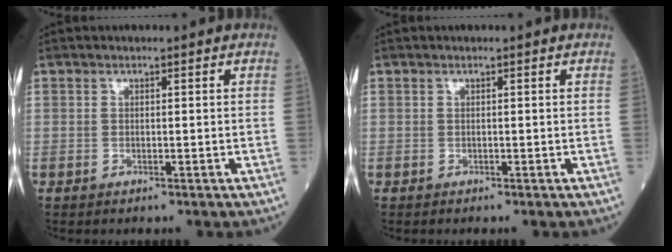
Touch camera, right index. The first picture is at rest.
{"total": 0.0}